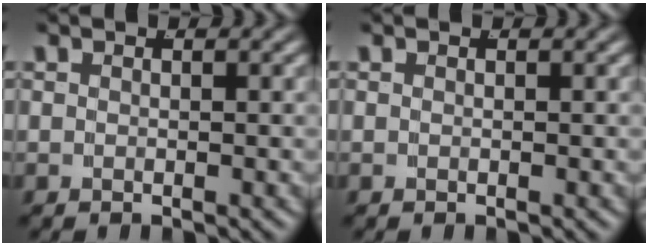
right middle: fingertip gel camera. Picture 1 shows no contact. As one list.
[{"total": 0.0}]